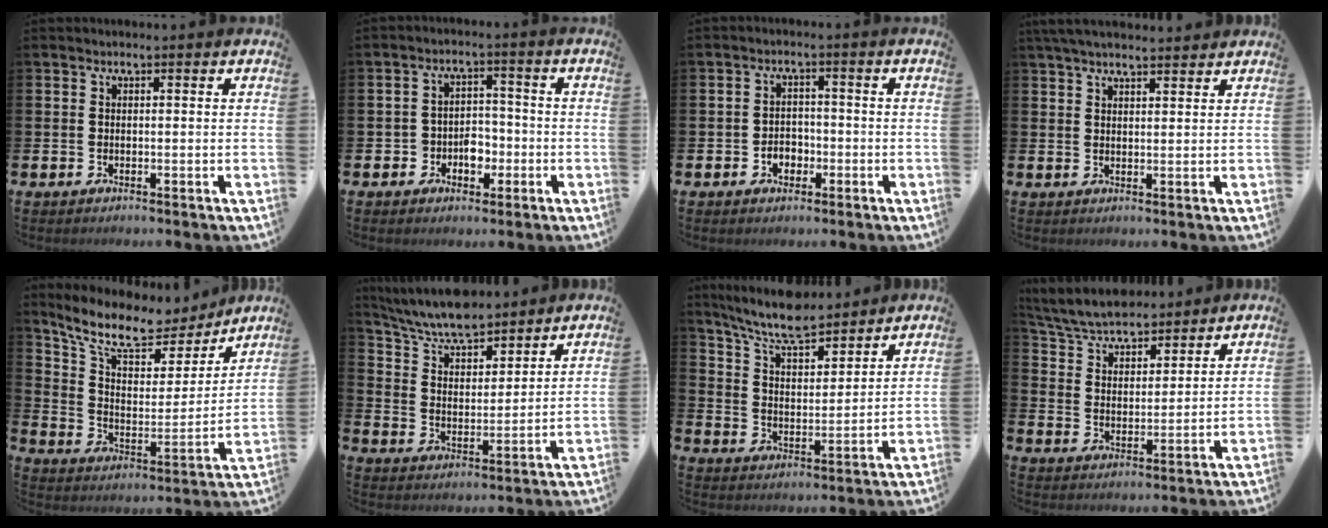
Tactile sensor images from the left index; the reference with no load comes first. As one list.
[{"total": 3.8, "force": [-1.8, 3.1, 1.4], "torque": [-0.031, 0.005, -0.042]}, {"total": 2.7, "force": [-1.3, 2.1, 1.2], "torque": [-0.014, -0.001, -0.032]}, {"total": 3.7, "force": [3.5, 0.5, 1.1], "torque": [-0.028, -0.009, 0.064]}, {"total": 10.4, "force": [8.8, 3.9, 4.0], "torque": [-0.111, -0.057, 0.150]}, {"total": 7.3, "force": [6.9, 1.4, 2.2], "torque": [-0.073, -0.036, 0.122]}, {"total": 8.5, "force": [7.9, 1.5, 2.8], "torque": [-0.079, -0.048, 0.141]}, {"total": 6.3, "force": [6.0, 1.5, 1.1], "torque": [-0.052, -0.036, 0.105]}]